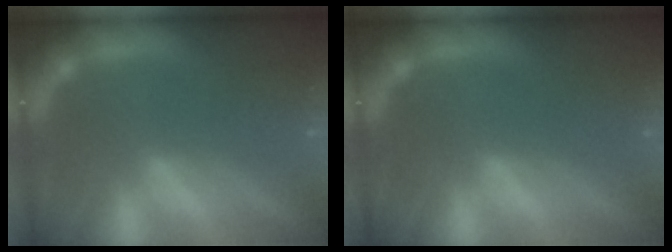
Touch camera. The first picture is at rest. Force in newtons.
{"total": 0.0}